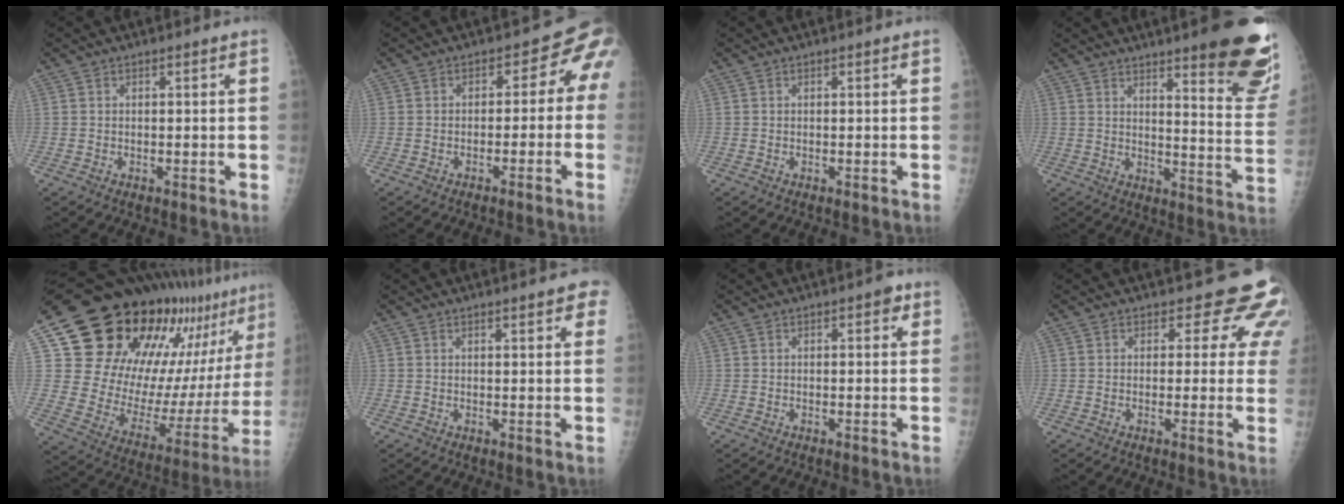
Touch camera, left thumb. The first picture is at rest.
{"total": 5.7, "force": [-2.2, 4.1, 3.3], "torque": [-0.008, 0.035, -0.038]}
{"total": 0.0}
{"total": 19.7, "force": [12.9, 3.5, 14.4], "torque": [-0.152, -0.083, 0.161]}
{"total": 29.5, "force": [18.8, 13.0, 18.6], "torque": [-0.257, -0.057, 0.282]}
{"total": 4.5, "force": [2.8, 1.1, 3.3], "torque": [-0.022, 0.000, 0.029]}
{"total": 1.6, "force": [0.6, 0.9, 1.3], "torque": [-0.006, 0.003, 0.003]}
{"total": 7.3, "force": [5.6, 4.2, 2.1], "torque": [0.023, -0.024, 0.041]}